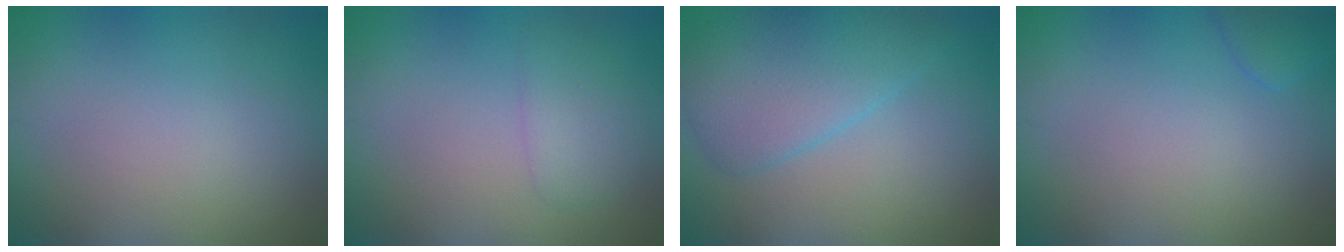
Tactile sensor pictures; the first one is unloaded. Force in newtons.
{"total": 1.9, "press": 1.9, "slide": 0.1}
{"total": 4.7, "press": 4.7, "slide": 0.3}
{"total": 1.6, "press": 1.6, "slide": 0.1}